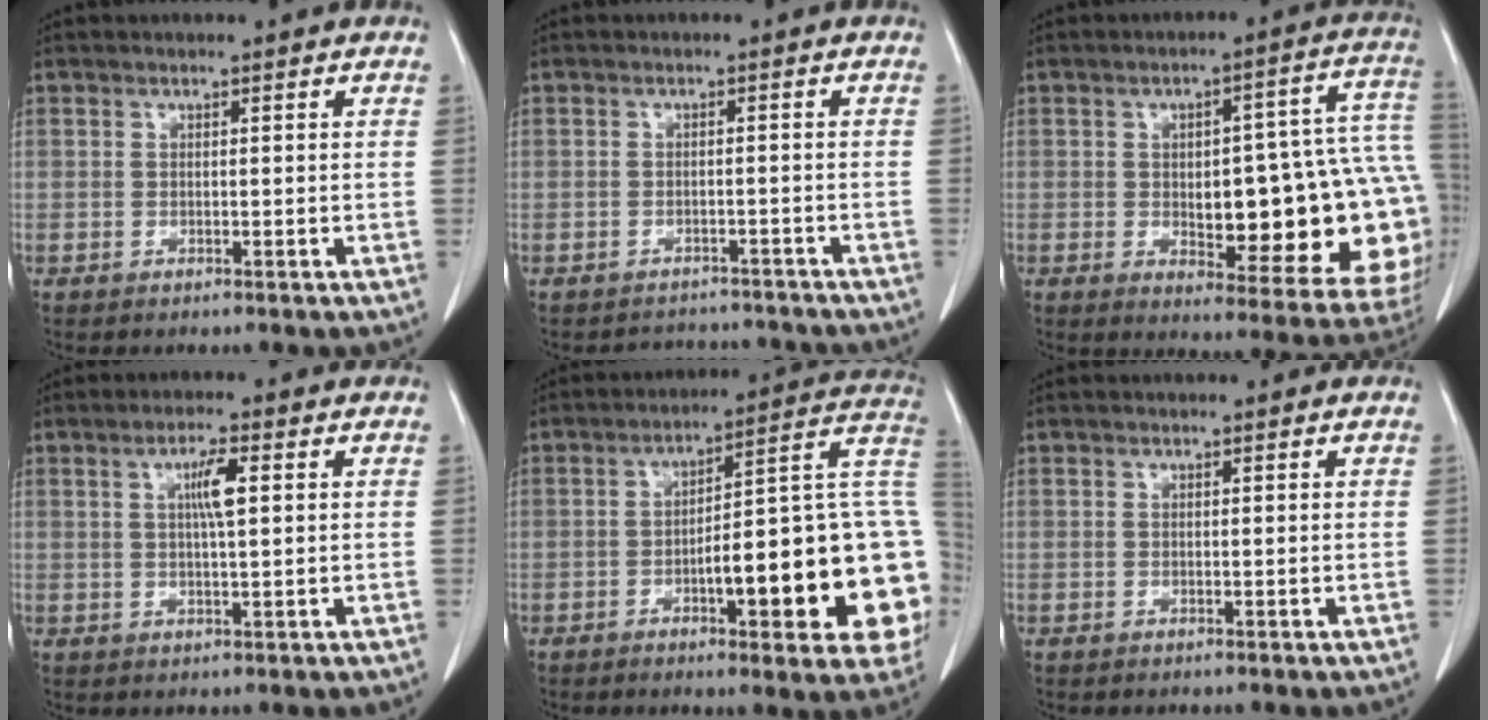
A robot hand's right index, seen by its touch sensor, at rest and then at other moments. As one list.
[{"total": 5.1, "force": [-4.7, 1.7, -0.6], "torque": [0.013, 0.016, -0.055]}, {"total": 22.6, "force": [-2.2, 6.8, 21.5], "torque": [-0.189, 0.034, -0.004]}, {"total": 4.2, "force": [1.1, 0.4, 4.1], "torque": [-0.073, 0.001, 0.018]}, {"total": 22.9, "force": [-4.8, 4.6, 21.9], "torque": [-0.207, 0.031, -0.054]}, {"total": 0.0}]